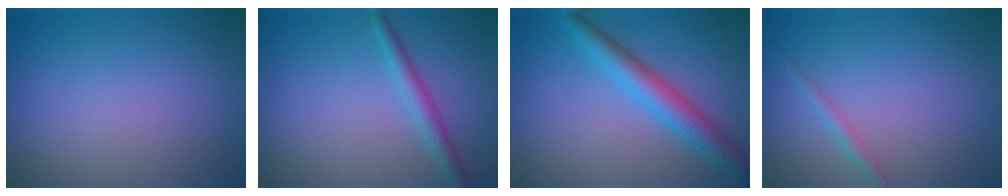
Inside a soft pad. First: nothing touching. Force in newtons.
{"total": 2.2, "press": 2.2, "slide": 0.0}
{"total": 4.4, "press": 4.4, "slide": 0.1}
{"total": 1.2, "press": 1.2, "slide": 0.1}